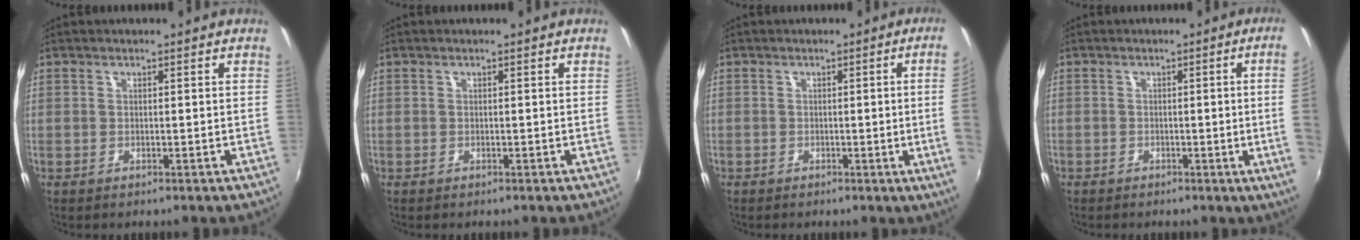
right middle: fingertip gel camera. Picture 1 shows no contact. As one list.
[{"total": 0.0}, {"total": 6.3, "force": [-0.2, -1.7, 6.1], "torque": [-0.081, -0.009, 0.000]}, {"total": 6.7, "force": [-0.3, -1.5, 6.5], "torque": [-0.081, -0.010, -0.002]}]